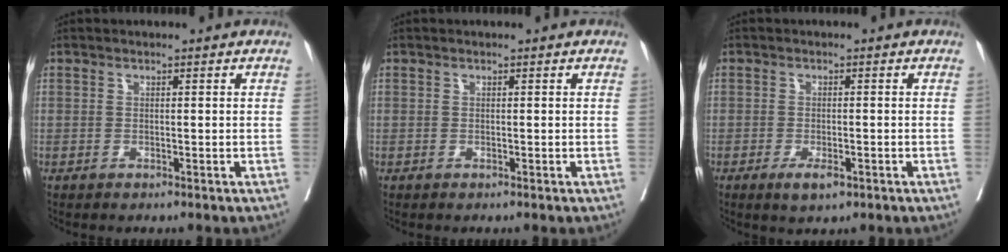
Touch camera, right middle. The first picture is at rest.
{"total": 0.0}
{"total": 3.0, "force": [-1.6, 1.0, 2.3], "torque": [-0.039, -0.001, -0.023]}